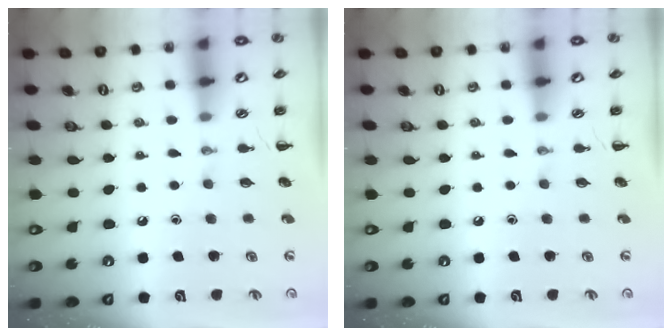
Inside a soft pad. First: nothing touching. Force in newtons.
{"total": 0.0}